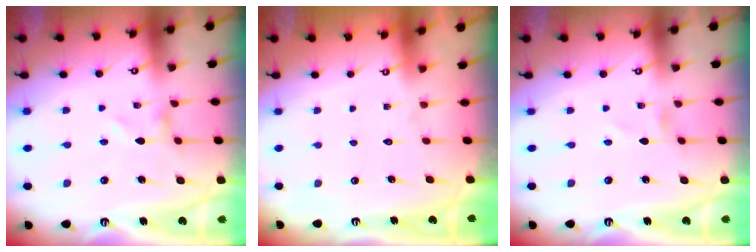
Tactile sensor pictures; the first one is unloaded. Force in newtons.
{"total": 1.7, "press": 1.7, "slide": 0.1}
{"total": 0.0}